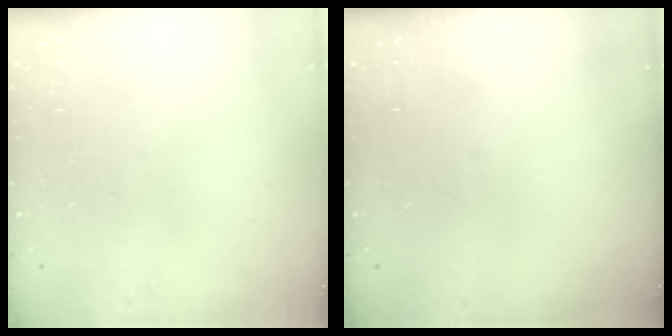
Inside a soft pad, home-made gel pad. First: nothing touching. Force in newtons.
{"total": 0.0}